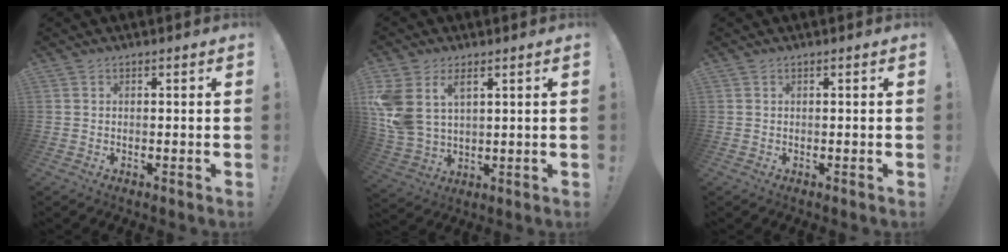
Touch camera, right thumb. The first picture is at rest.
{"total": 10.9, "force": [5.1, 7.1, 6.4], "torque": [-0.144, -0.025, 0.100]}
{"total": 0.0}